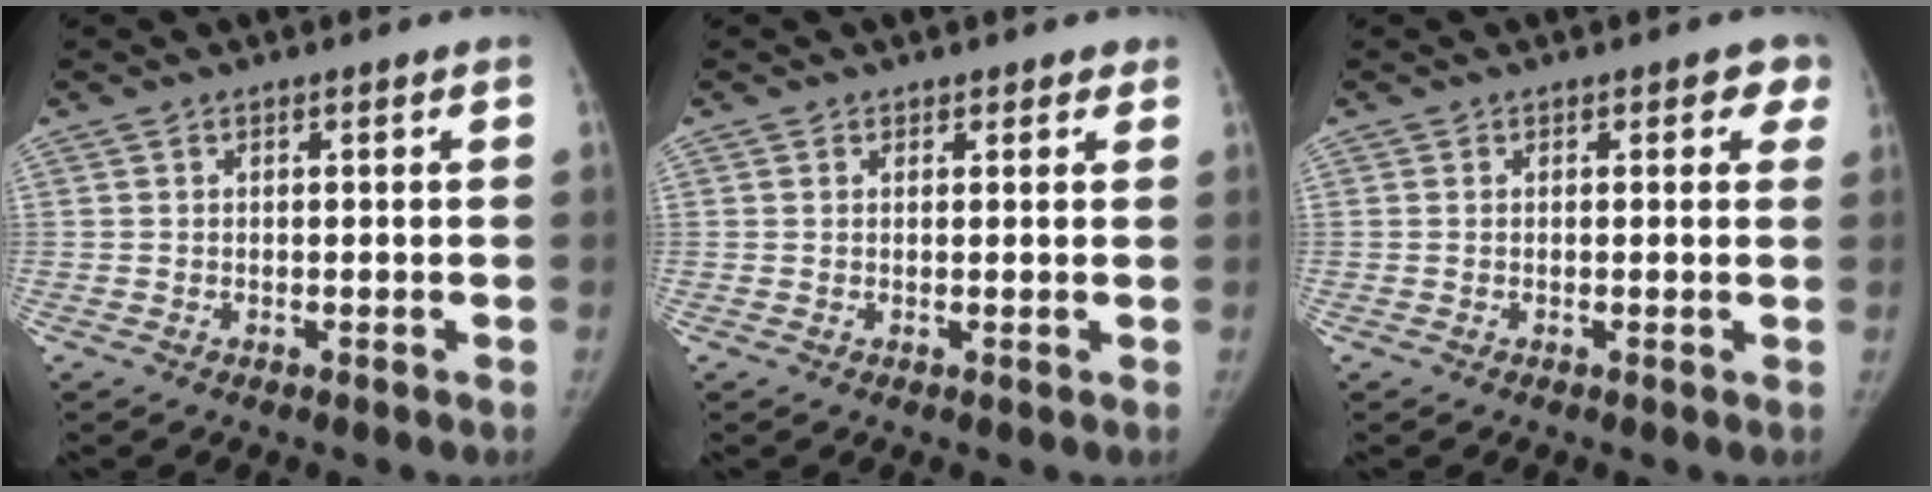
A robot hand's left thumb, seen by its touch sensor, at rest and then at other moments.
{"total": 1.4, "force": [1.0, 1.0, 0.0], "torque": [0.019, -0.004, 0.006]}
{"total": 2.6, "force": [1.3, 1.7, 1.5], "torque": [0.017, 0.000, 0.005]}